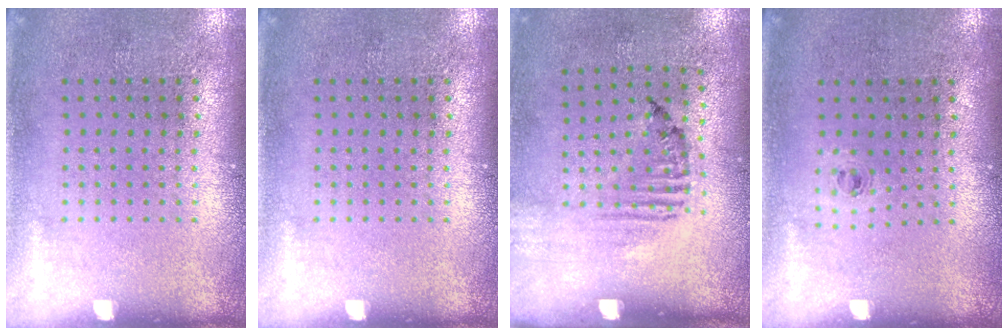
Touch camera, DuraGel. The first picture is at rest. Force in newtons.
{"total": 0.0}
{"total": 1.6, "press": 1.0, "slide": 1.3}
{"total": 0.5, "press": 0.3, "slide": 0.5}